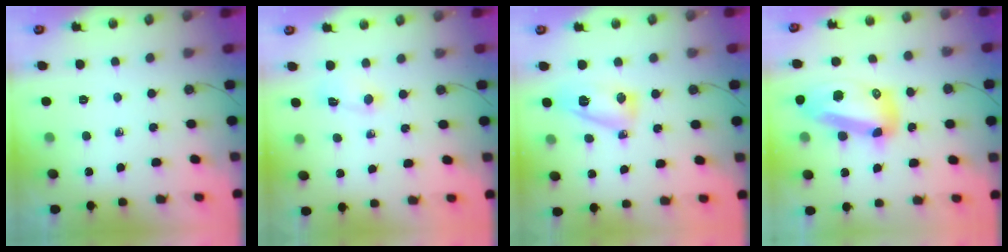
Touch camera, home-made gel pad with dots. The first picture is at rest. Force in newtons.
{"total": 5.0, "press": 5.0, "slide": 0.5}
{"total": 9.3, "press": 9.3, "slide": 0.7}
{"total": 16.7, "press": 16.6, "slide": 2.0}